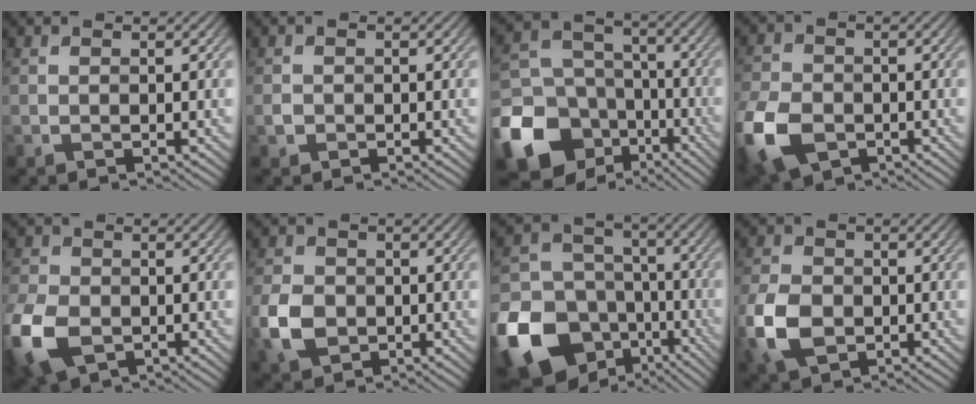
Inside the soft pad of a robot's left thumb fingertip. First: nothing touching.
{"total": 0.9, "force": [-0.3, 0.8, 0.3], "torque": [-0.007, -0.002, -0.010]}
{"total": 17.7, "force": [-8.2, 13.8, 7.3], "torque": [-0.232, -0.044, -0.137]}
{"total": 11.2, "force": [-4.6, 7.6, 6.8], "torque": [-0.193, -0.035, -0.091]}
{"total": 10.4, "force": [-3.7, 7.0, 6.7], "torque": [-0.193, -0.031, -0.069]}
{"total": 6.2, "force": [-1.6, 4.9, 3.6], "torque": [-0.097, -0.009, -0.040]}
{"total": 20.5, "force": [-9.7, 15.8, 8.6], "torque": [-0.230, -0.061, -0.160]}
{"total": 8.2, "force": [-2.3, 5.9, 5.2], "torque": [-0.142, -0.017, -0.055]}